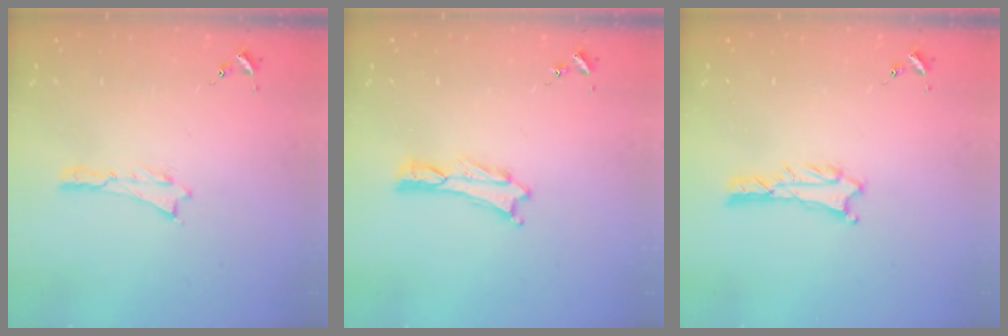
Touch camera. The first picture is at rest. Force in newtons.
{"total": 0.0}
{"total": 1.3, "press": 1.3, "slide": 0.3}